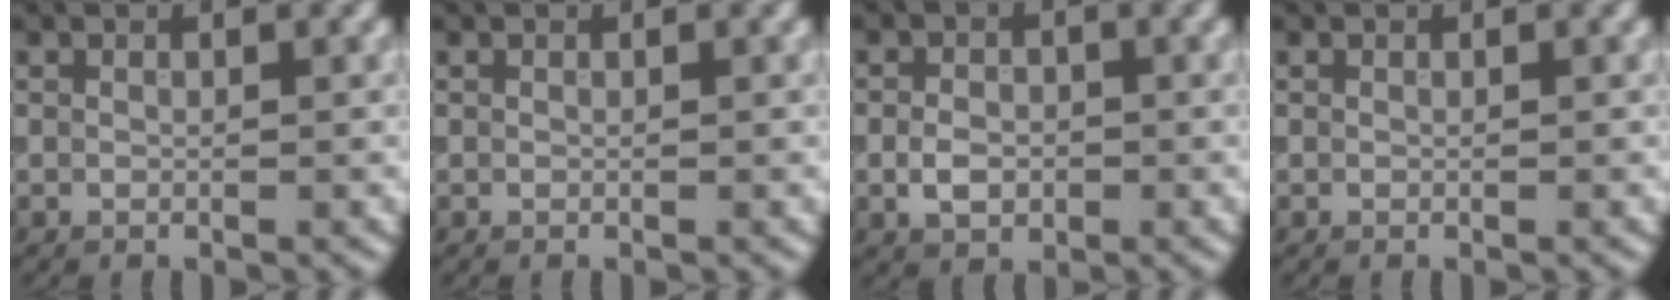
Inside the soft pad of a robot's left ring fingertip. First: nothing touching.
{"total": 0.0}
{"total": 2.7, "force": [-0.7, 2.0, 1.7], "torque": [-0.029, 0.000, -0.017]}
{"total": 0.0}